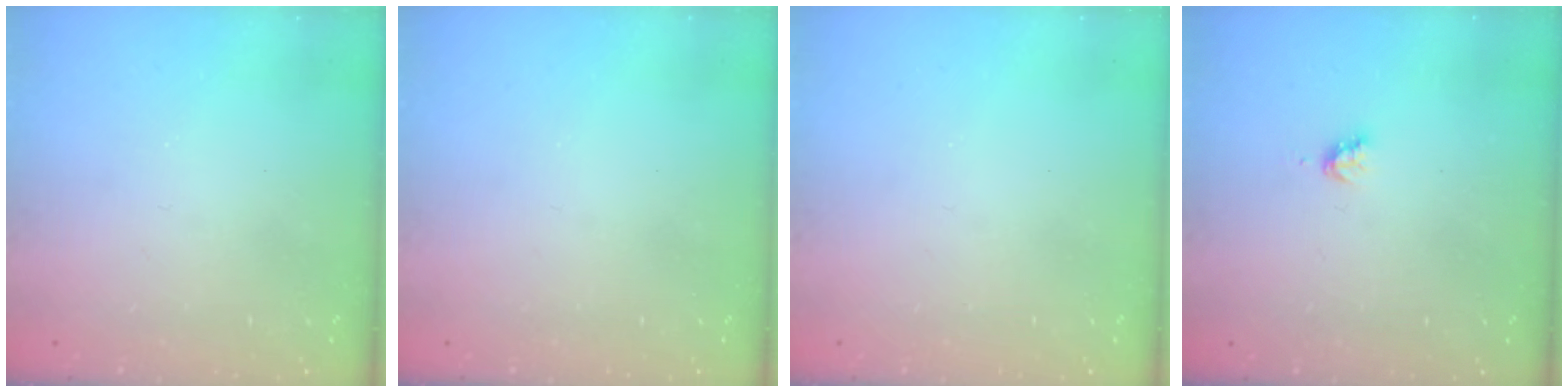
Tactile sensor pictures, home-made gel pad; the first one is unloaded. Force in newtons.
{"total": 0.0}
{"total": 0.0}
{"total": 2.8, "press": 2.8, "slide": 0.3}